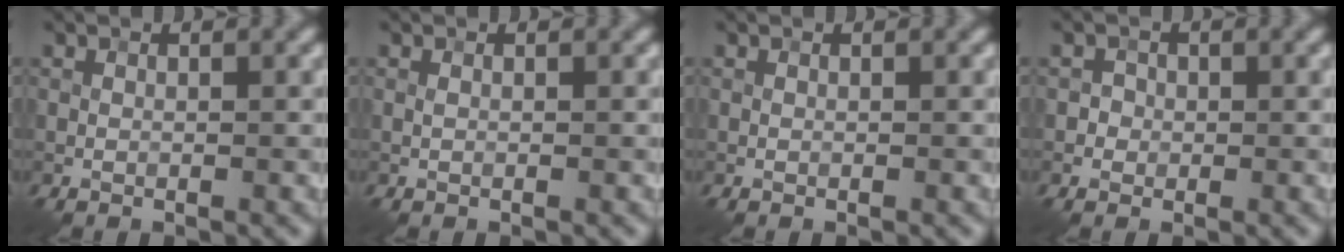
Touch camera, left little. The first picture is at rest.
{"total": 0.0}
{"total": 0.0}
{"total": 1.2, "force": [-0.1, 1.2, 0.3], "torque": [0.002, -0.001, -0.004]}